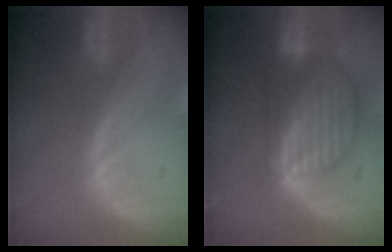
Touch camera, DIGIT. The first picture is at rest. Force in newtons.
{"total": 9.0, "press": 7.8, "slide": 4.4}